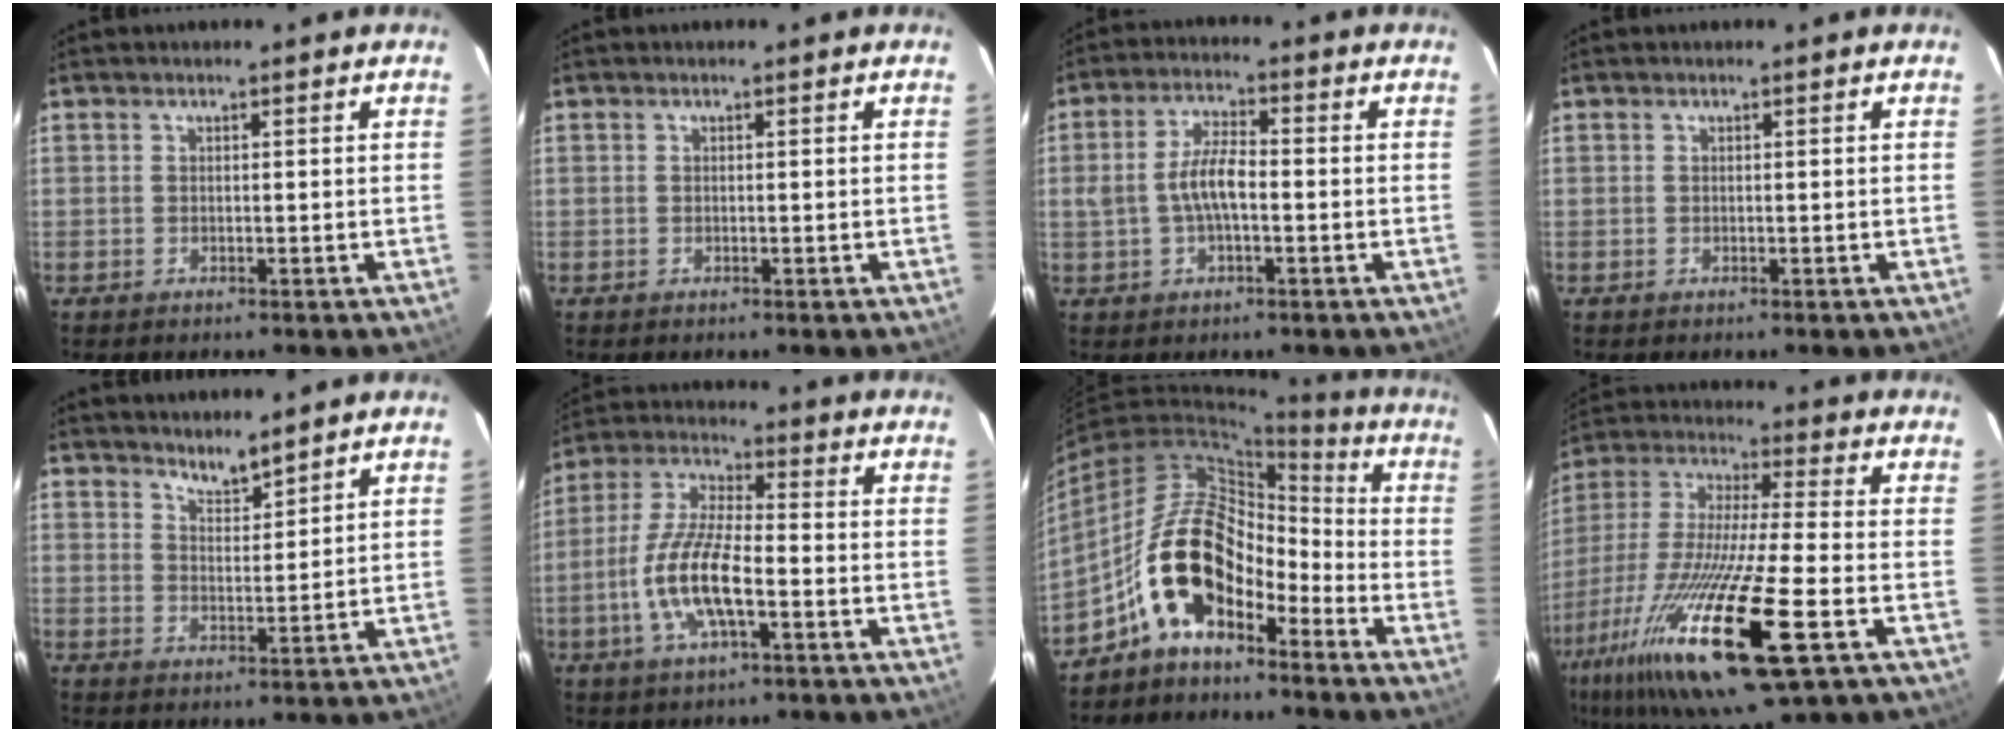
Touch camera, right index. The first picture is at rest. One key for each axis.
{"total": 0.0}
{"total": 6.7, "fx": -1.0, "fy": 2.6, "fz": 6.1, "tx": -0.120, "ty": 0.010, "tz": -0.017}
{"total": 0.0}
{"total": 3.8, "fx": 3.5, "fy": 0.5, "fz": 1.4, "tx": -0.021, "ty": -0.001, "tz": 0.061}
{"total": 12.6, "fx": -4.0, "fy": 3.7, "fz": 11.4, "tx": -0.241, "ty": -0.001, "tz": -0.078}
{"total": 14.3, "fx": -8.2, "fy": 7.2, "fz": 9.2, "tx": -0.167, "ty": 0.023, "tz": -0.160}
{"total": 26.3, "fx": -11.6, "fy": 3.7, "fz": 23.4, "tx": -0.462, "ty": -0.063, "tz": -0.221}